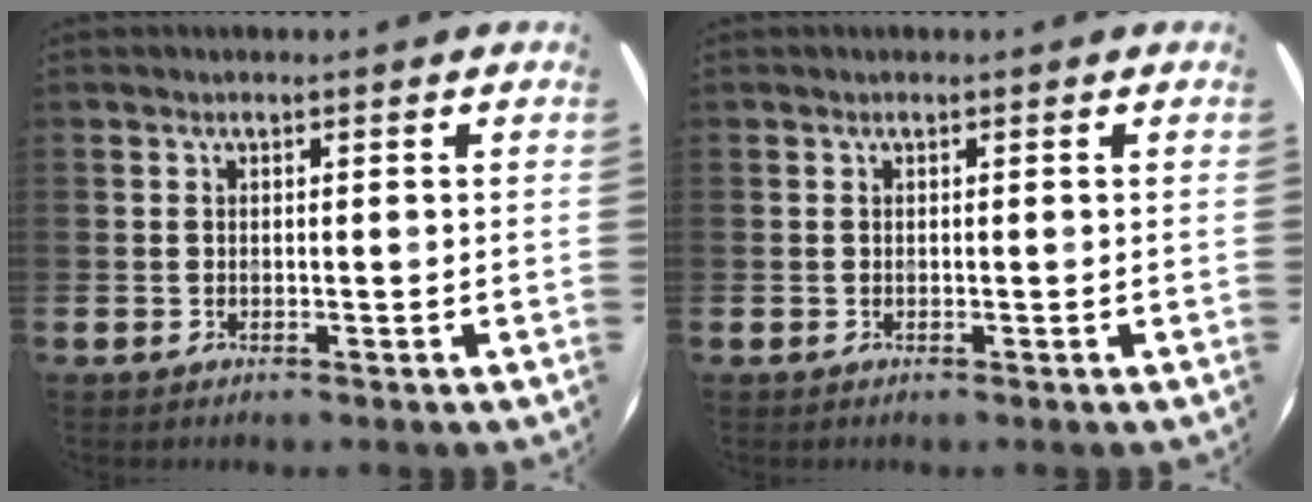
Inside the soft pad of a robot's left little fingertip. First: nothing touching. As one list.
[{"total": 0.0}]